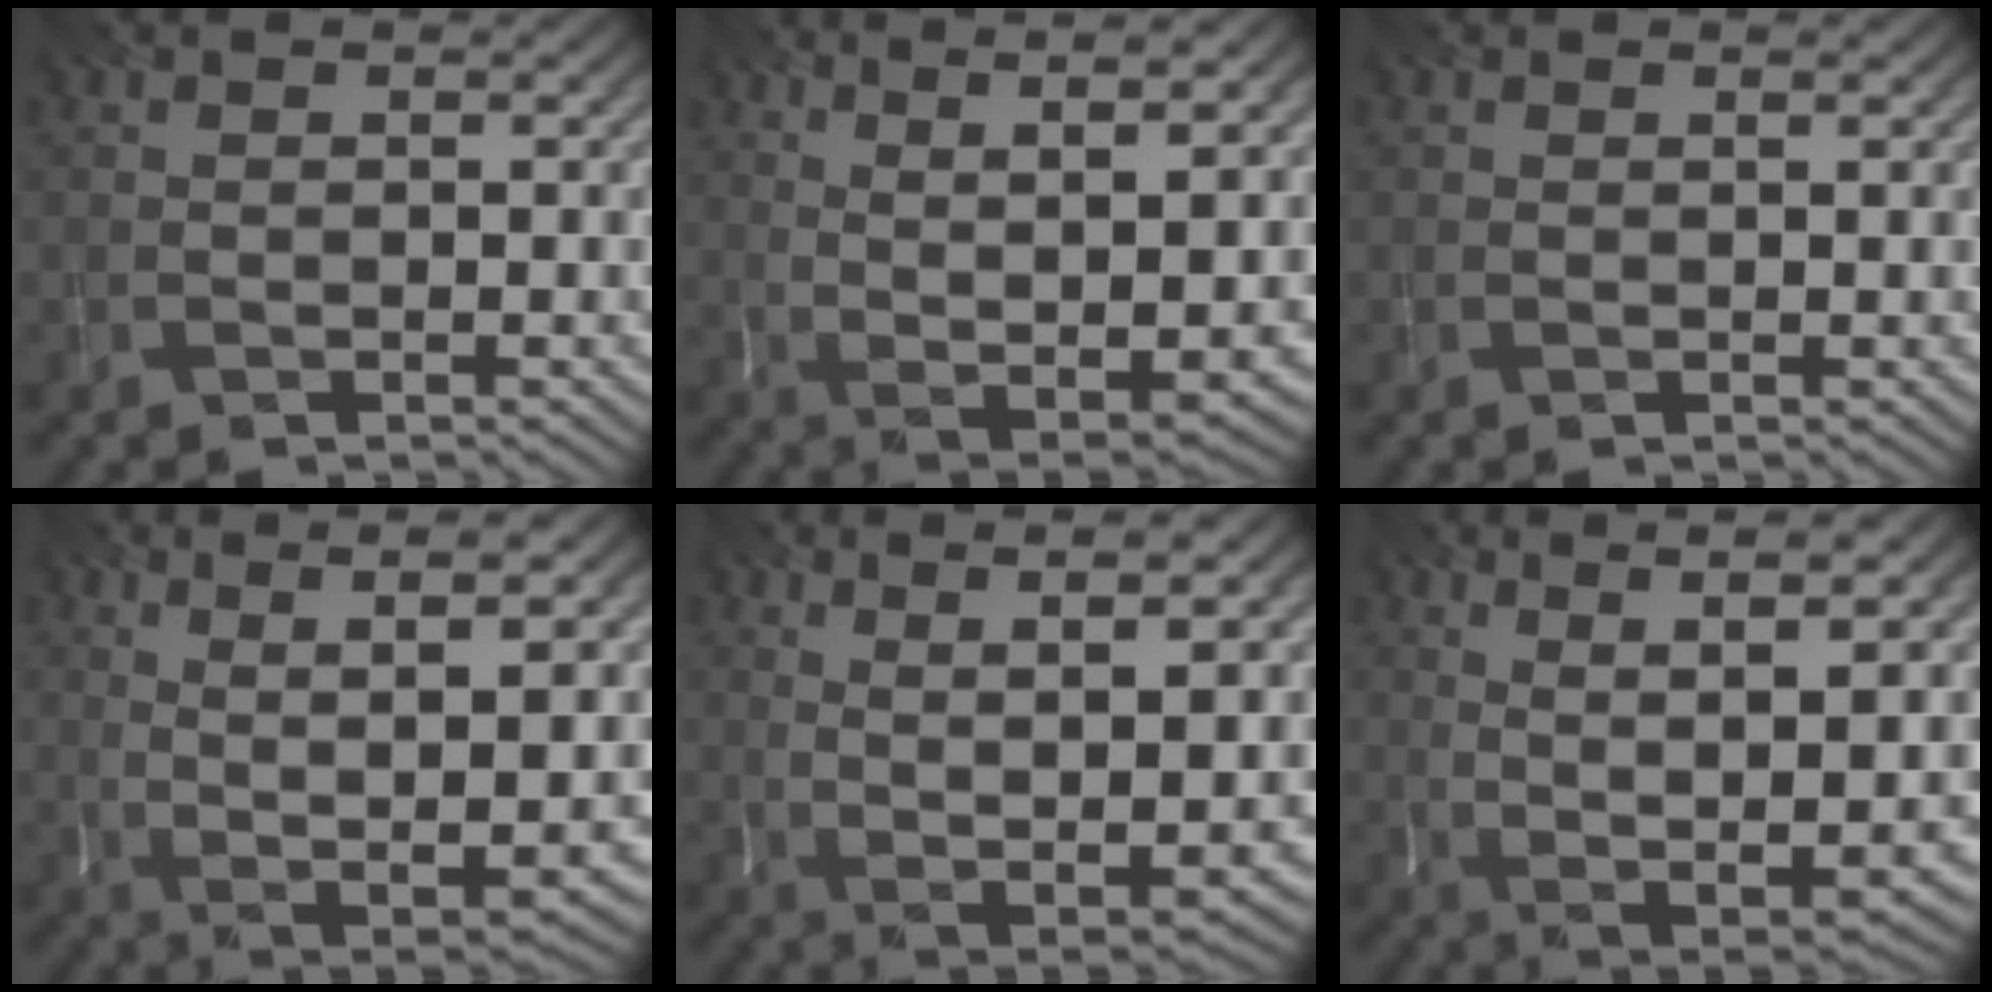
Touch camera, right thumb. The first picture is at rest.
{"total": 11.7, "force": [5.2, 3.4, 9.9], "torque": [-0.191, 0.010, 0.092]}
{"total": 0.6, "force": [0.5, -0.1, 0.3], "torque": [-0.006, -0.004, 0.011]}
{"total": 10.6, "force": [1.9, 2.9, 10.0], "torque": [-0.186, 0.003, 0.048]}
{"total": 10.7, "force": [3.4, 2.9, 9.7], "torque": [-0.184, 0.007, 0.065]}
{"total": 10.6, "force": [2.3, 2.8, 9.9], "torque": [-0.186, 0.006, 0.053]}